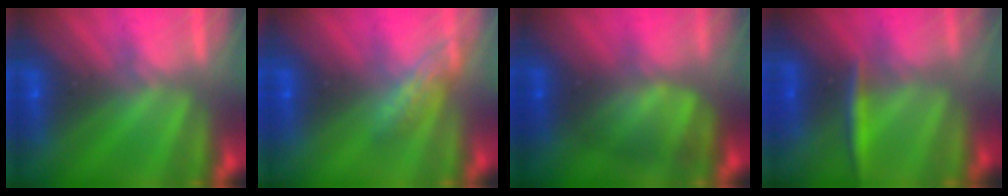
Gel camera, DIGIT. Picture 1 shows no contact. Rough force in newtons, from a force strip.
{"total": 2.7}
{"total": 2.1}
{"total": 2.7}